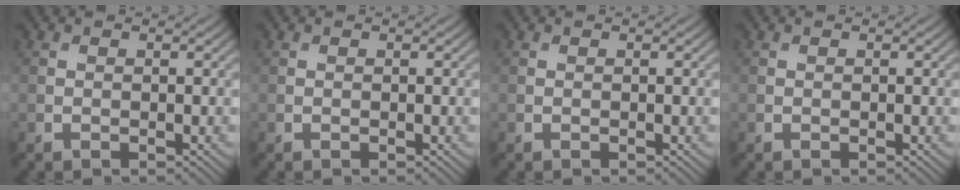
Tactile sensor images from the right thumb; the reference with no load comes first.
{"total": 0.0}
{"total": 0.0}
{"total": 0.0}